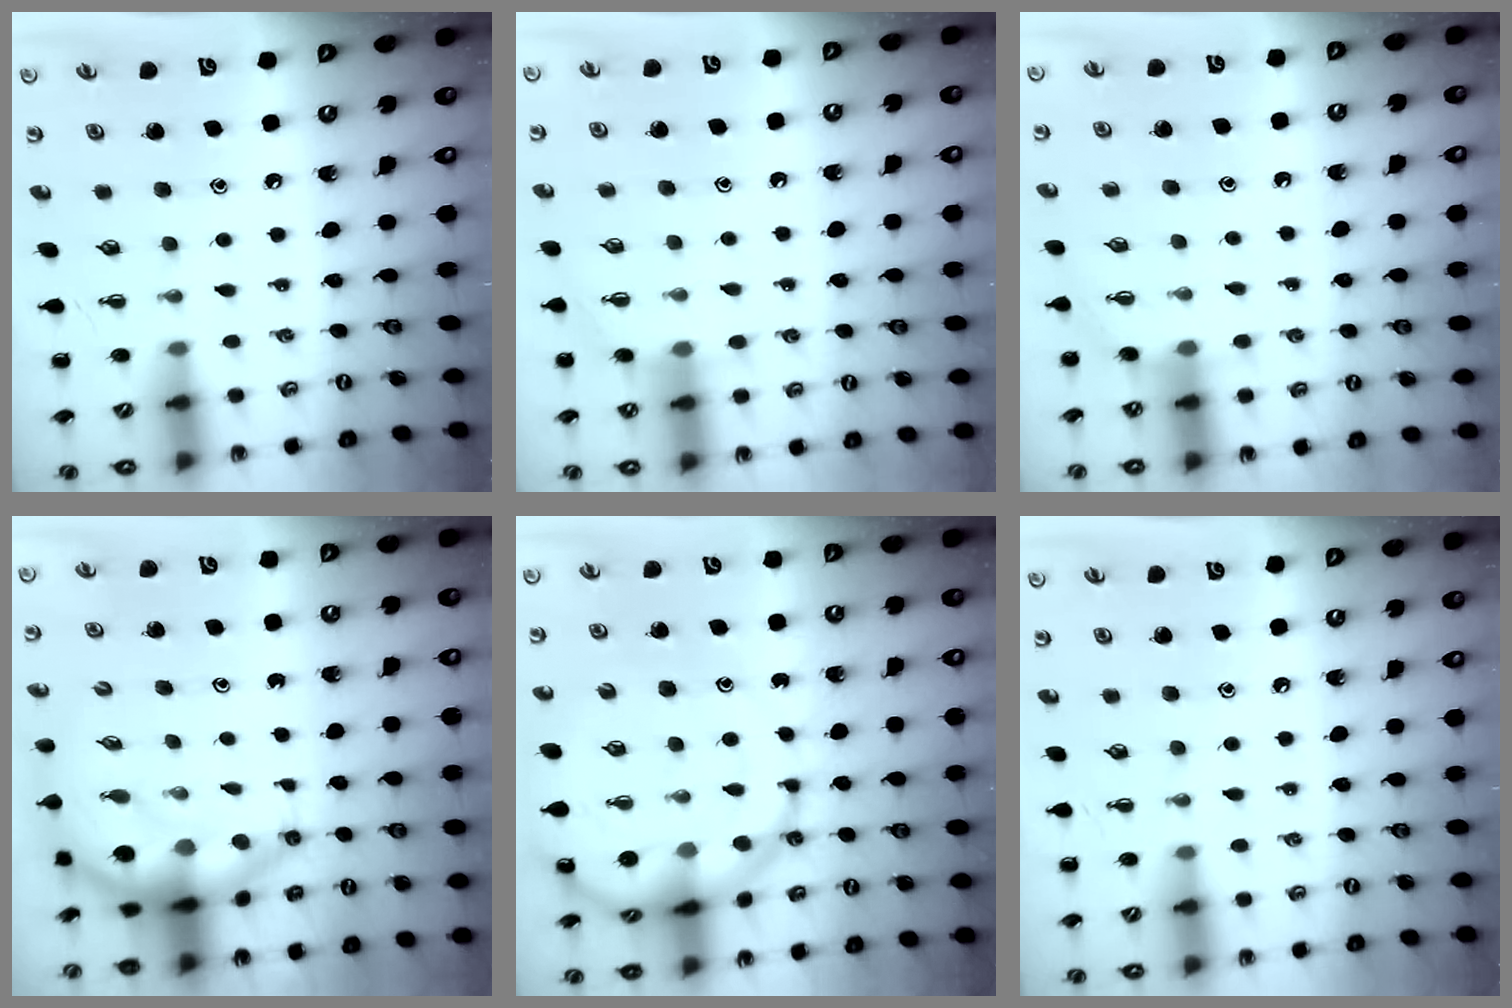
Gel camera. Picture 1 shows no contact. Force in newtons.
{"total": 4.5, "press": 4.3, "slide": 1.3}
{"total": 3.4, "press": 3.3, "slide": 1.0}
{"total": 6.9, "press": 6.8, "slide": 1.2}
{"total": 12.8, "press": 12.3, "slide": 3.4}
{"total": 0.0}